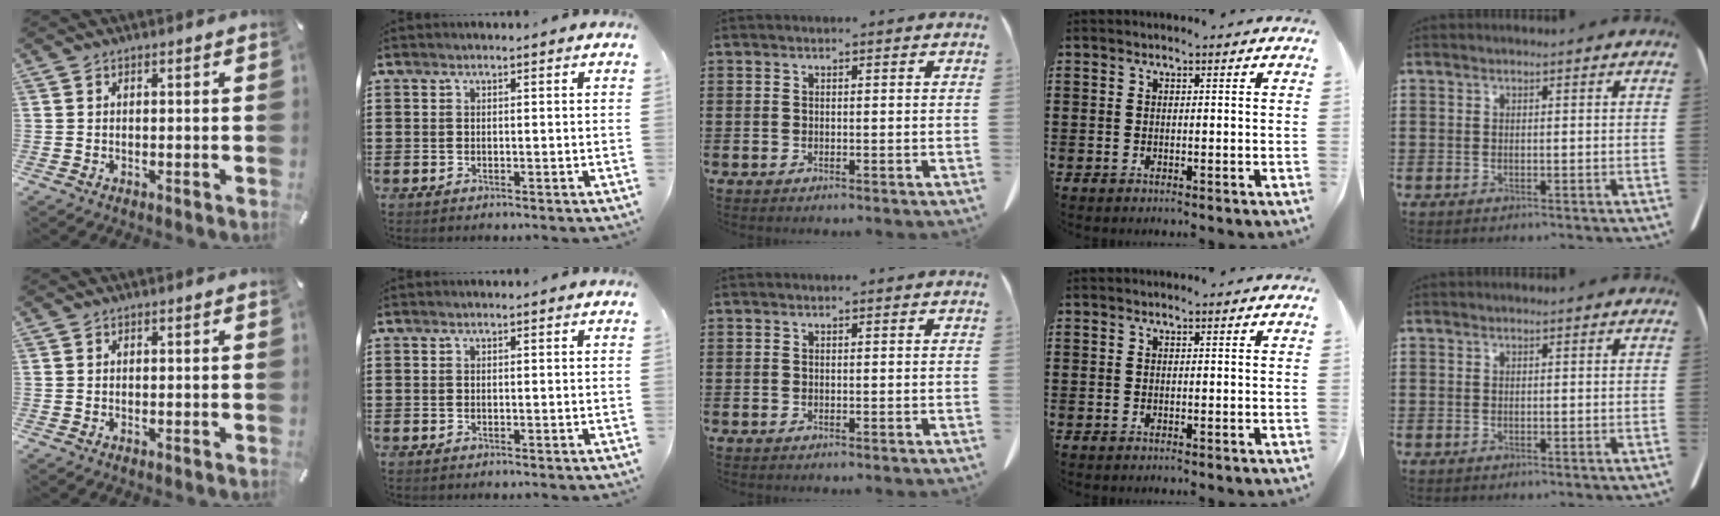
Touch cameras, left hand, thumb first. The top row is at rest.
{}